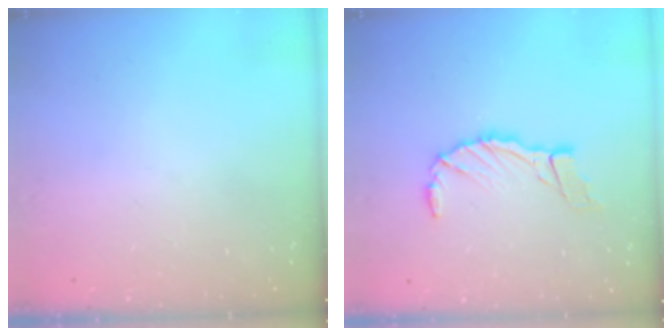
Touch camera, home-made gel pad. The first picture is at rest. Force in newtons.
{"total": 10.3, "press": 10.2, "slide": 1.3}